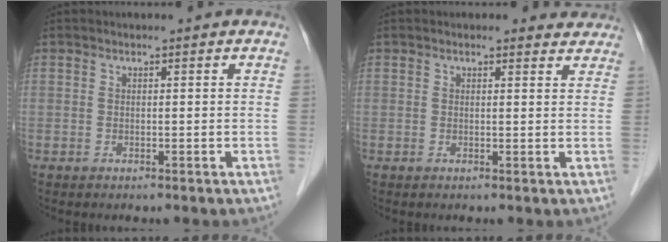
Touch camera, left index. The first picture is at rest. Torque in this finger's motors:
{"motor_torque": [0.75, -0.84, 0.19, 0.00]}